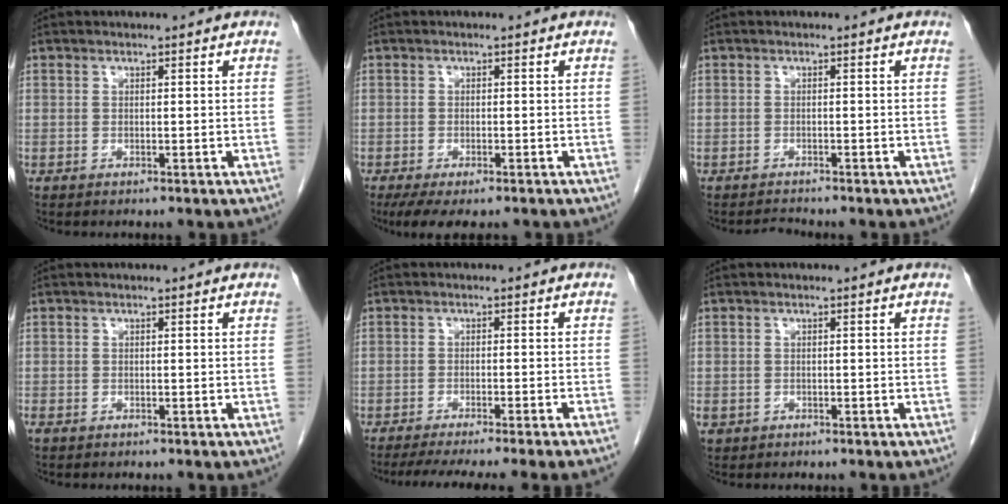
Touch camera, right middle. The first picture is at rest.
{"total": 6.3, "force": [-4.6, 2.0, 3.9], "torque": [-0.054, -0.012, -0.070]}
{"total": 1.1, "force": [-1.0, 0.0, -0.2], "torque": [0.001, -0.007, -0.015]}
{"total": 0.8, "force": [-0.6, 0.5, 0.4], "torque": [-0.011, -0.001, -0.009]}
{"total": 12.0, "force": [-10.2, -1.3, 6.2], "torque": [-0.062, -0.024, -0.142]}
{"total": 1.6, "force": [-0.8, 1.3, 0.5], "torque": [-0.011, 0.001, -0.008]}